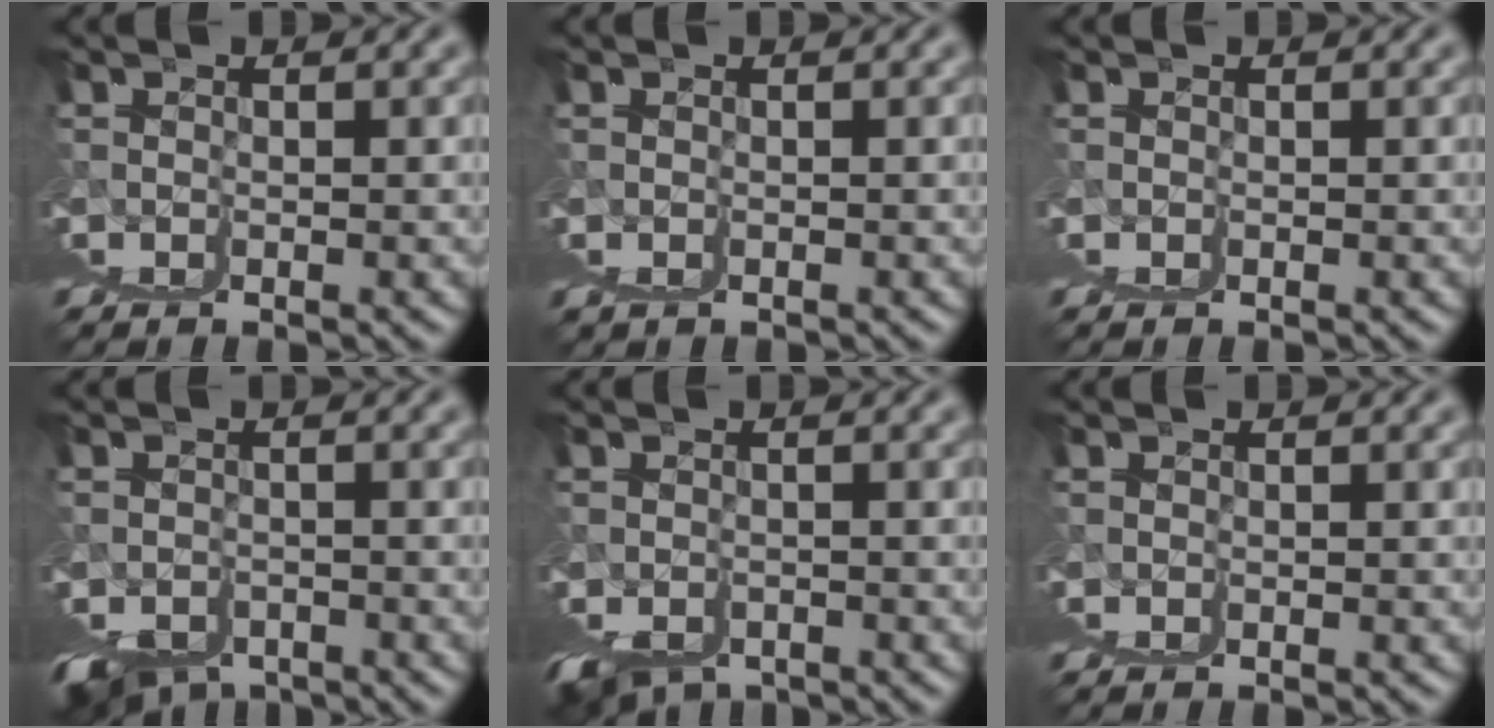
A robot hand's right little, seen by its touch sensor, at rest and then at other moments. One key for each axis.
{"total": 0.8, "fx": 0.0, "fy": -0.6, "fz": -0.6, "tx": 0.010, "ty": -0.002, "tz": 0.001}
{"total": 1.0, "fx": 0.3, "fy": -0.7, "fz": -0.6, "tx": 0.014, "ty": 0.003, "tz": 0.003}
{"total": 3.5, "fx": -3.0, "fy": -0.3, "fz": 1.8, "tx": -0.018, "ty": -0.040, "tz": -0.023}
{"total": 2.5, "fx": -2.3, "fy": -0.2, "fz": 0.9, "tx": -0.006, "ty": -0.032, "tz": -0.017}
{"total": 0.0}